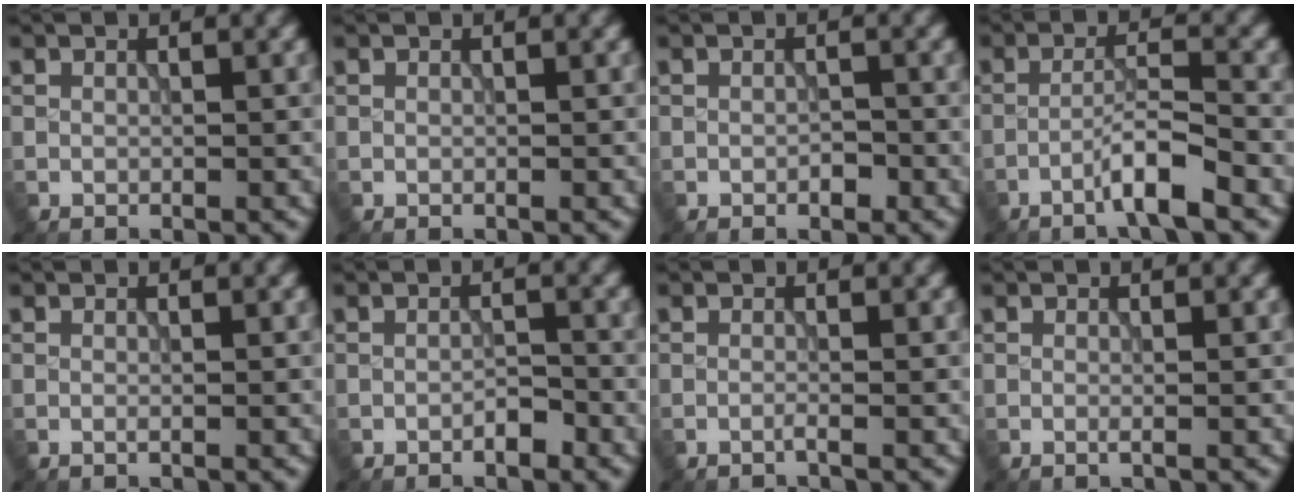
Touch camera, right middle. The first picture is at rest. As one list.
[{"total": 0.0}, {"total": 1.0, "force": [-0.5, 0.5, 0.8], "torque": [-0.011, 0.001, -0.008]}, {"total": 3.7, "force": [-2.2, 0.0, 3.0], "torque": [-0.053, 0.013, -0.049]}, {"total": 0.0}, {"total": 1.4, "force": [-0.9, 0.4, 1.0], "torque": [-0.016, 0.002, -0.016]}, {"total": 0.6, "force": [-0.3, 0.1, 0.5], "torque": [-0.009, -0.001, -0.011]}, {"total": 0.5, "force": [-0.1, 0.1, 0.5], "torque": [-0.011, -0.004, -0.003]}]